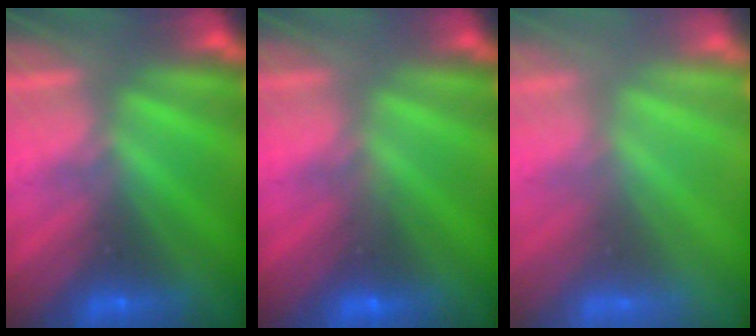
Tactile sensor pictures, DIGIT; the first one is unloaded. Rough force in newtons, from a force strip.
{"total": 2.9}
{"total": 3.0}